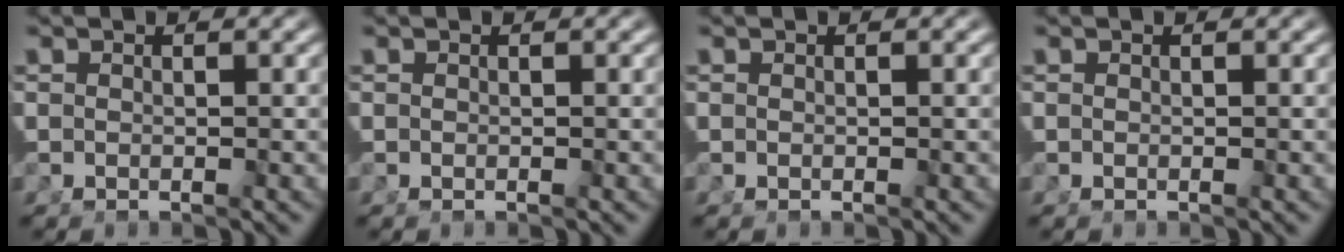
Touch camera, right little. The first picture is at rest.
{"total": 0.0}
{"total": 0.0}
{"total": 0.0}